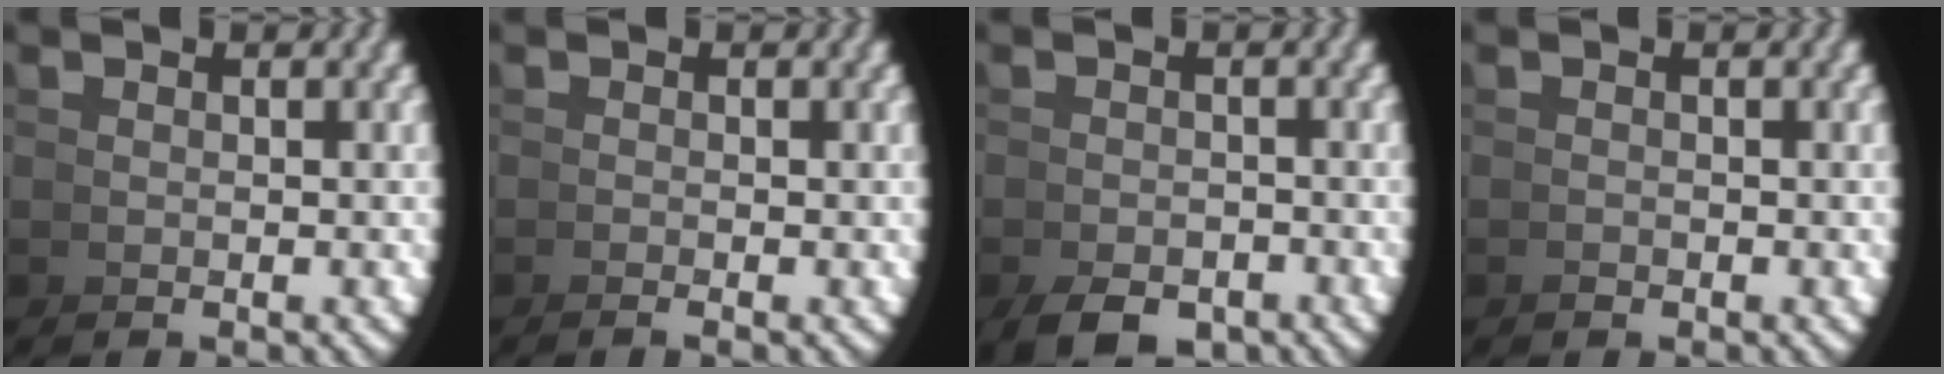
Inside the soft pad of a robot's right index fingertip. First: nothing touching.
{"total": 1.1, "force": [-0.6, -0.9, 0.0], "torque": [0.004, 0.006, -0.016]}
{"total": 2.6, "force": [-2.4, 0.7, 0.8], "torque": [-0.001, -0.012, -0.034]}
{"total": 1.2, "force": [-0.5, -1.0, -0.4], "torque": [0.014, 0.004, -0.012]}